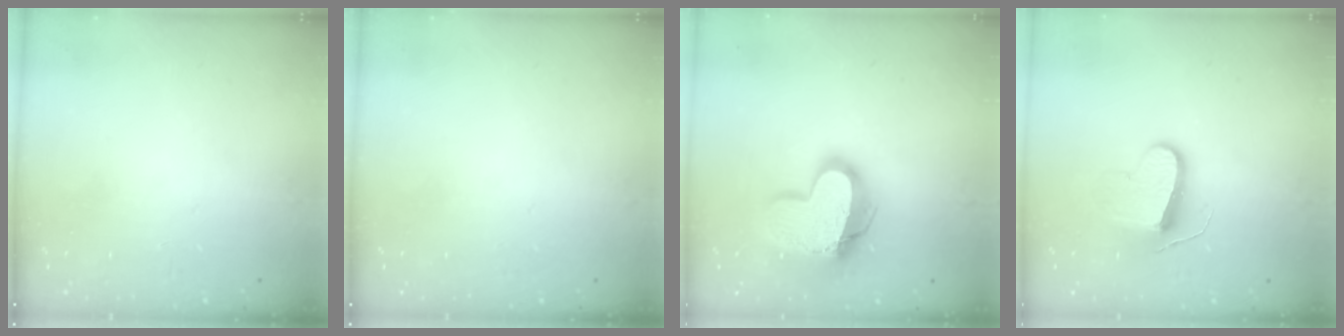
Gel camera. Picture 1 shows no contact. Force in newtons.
{"total": 0.0}
{"total": 16.9, "press": 16.8, "slide": 1.5}
{"total": 9.2, "press": 9.2, "slide": 0.3}